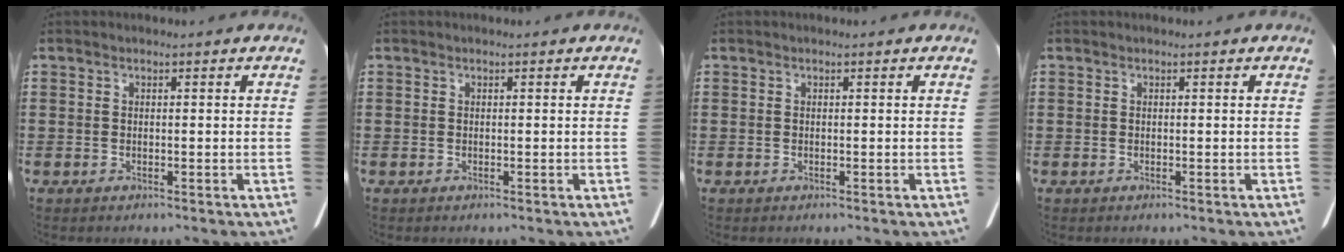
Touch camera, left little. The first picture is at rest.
{"total": 0.0}
{"total": 0.0}
{"total": 0.0}